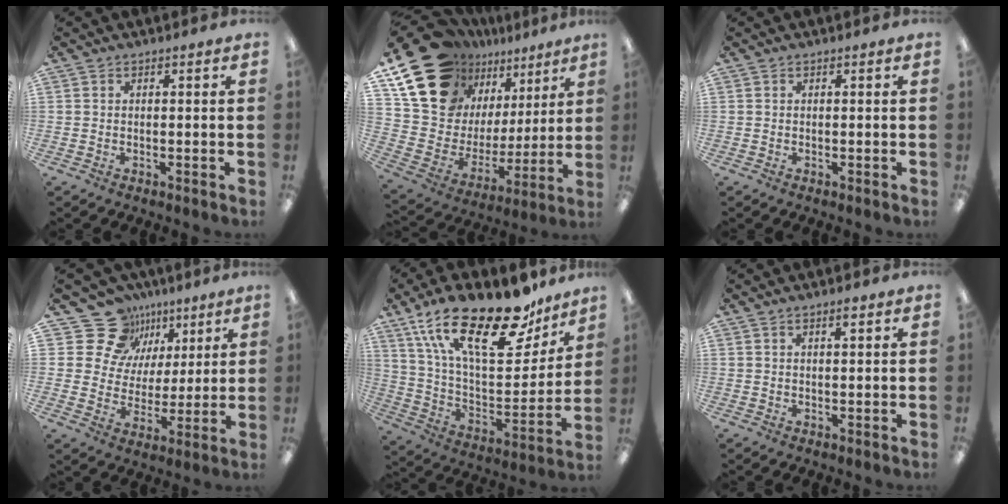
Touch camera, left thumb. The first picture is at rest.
{"total": 20.1, "force": [14.6, 11.8, 7.1], "torque": [-0.145, -0.103, 0.283]}
{"total": 0.0}
{"total": 16.2, "force": [9.1, 12.5, 5.0], "torque": [-0.087, -0.053, 0.175]}
{"total": 27.9, "force": [17.5, 11.4, 18.5], "torque": [-0.308, -0.094, 0.302]}
{"total": 1.9, "force": [1.3, 0.3, 1.3], "torque": [-0.021, -0.002, 0.020]}